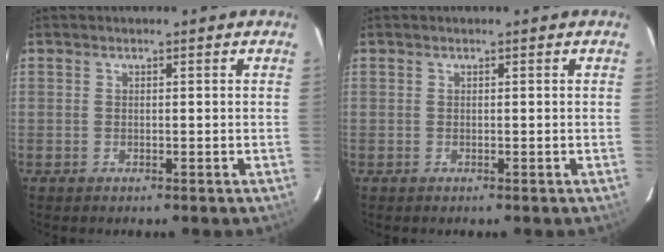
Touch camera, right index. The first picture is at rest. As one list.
[{"total": 0.0}]